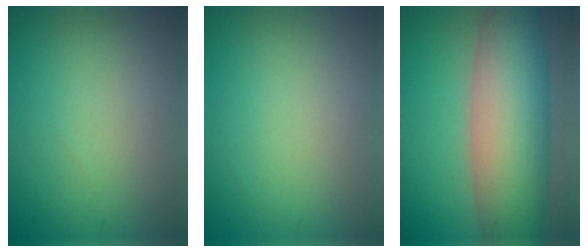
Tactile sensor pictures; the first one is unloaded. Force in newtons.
{"total": 0.0}
{"total": 11.0, "press": 10.9, "slide": 0.8}